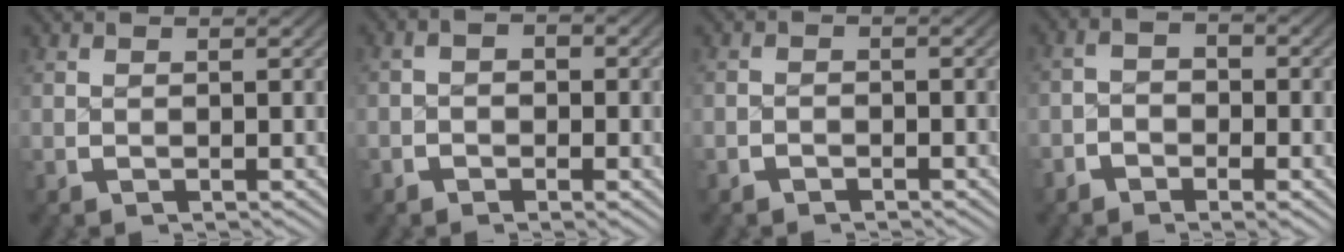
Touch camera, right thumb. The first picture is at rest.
{"total": 1.7, "force": [-0.7, 1.1, 1.1], "torque": [-0.013, 0.000, -0.018]}
{"total": 1.0, "force": [-0.9, 0.3, 0.0], "torque": [0.005, 0.002, -0.021]}
{"total": 2.7, "force": [-1.4, 1.5, 1.8], "torque": [-0.024, -0.002, -0.029]}